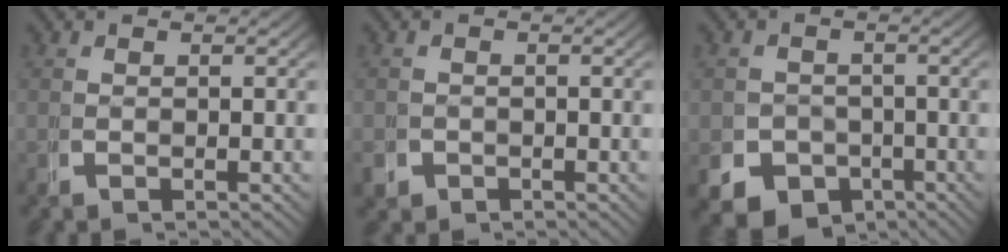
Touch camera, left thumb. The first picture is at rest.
{"total": 2.1, "force": [-1.4, 1.6, 0.2], "torque": [-0.010, -0.017, -0.020]}
{"total": 8.6, "force": [-4.6, 6.6, 3.0], "torque": [-0.053, -0.037, -0.069]}